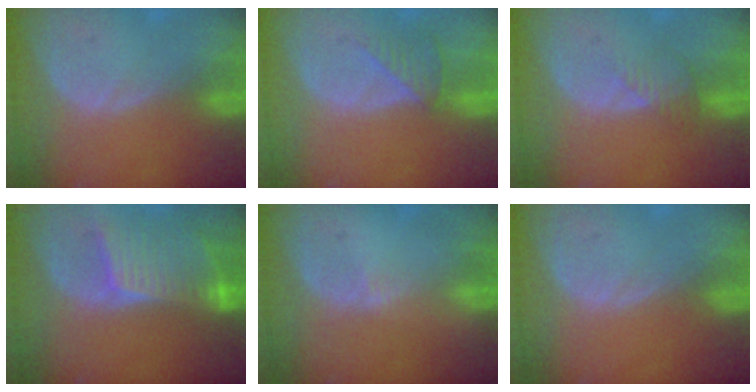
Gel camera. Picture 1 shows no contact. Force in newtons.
{"total": 3.5, "press": 3.4, "slide": 0.9}
{"total": 2.7, "press": 2.7, "slide": 0.3}
{"total": 8.3, "press": 7.7, "slide": 3.2}
{"total": 0.8, "press": 0.8, "slide": 0.4}
{"total": 0.0}